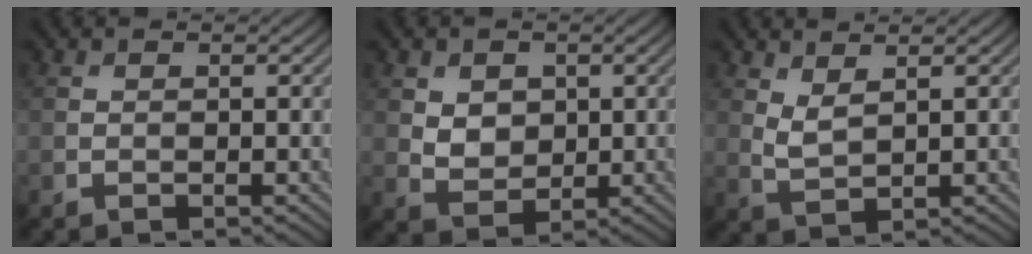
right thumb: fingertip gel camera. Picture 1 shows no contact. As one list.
[{"total": 3.8, "force": [1.2, 3.0, 2.0], "torque": [-0.054, -0.006, 0.019]}, {"total": 2.7, "force": [1.8, 0.9, 1.8], "torque": [-0.049, -0.006, 0.043]}]